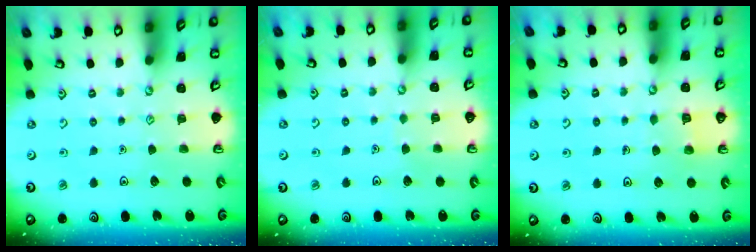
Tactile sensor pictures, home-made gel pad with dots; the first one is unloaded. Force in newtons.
{"total": 1.4, "press": 1.4, "slide": 0.1}
{"total": 3.8, "press": 3.8, "slide": 0.4}